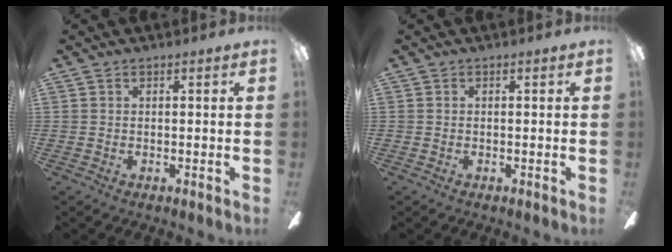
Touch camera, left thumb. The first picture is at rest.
{"total": 0.0}